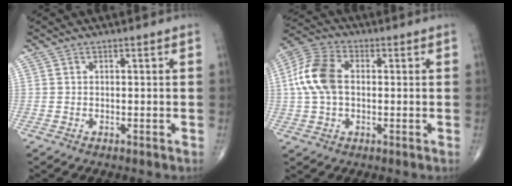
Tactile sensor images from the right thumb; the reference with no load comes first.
{"total": 11.1, "force": [0.8, 7.1, 8.5], "torque": [-0.181, 0.025, 0.009]}